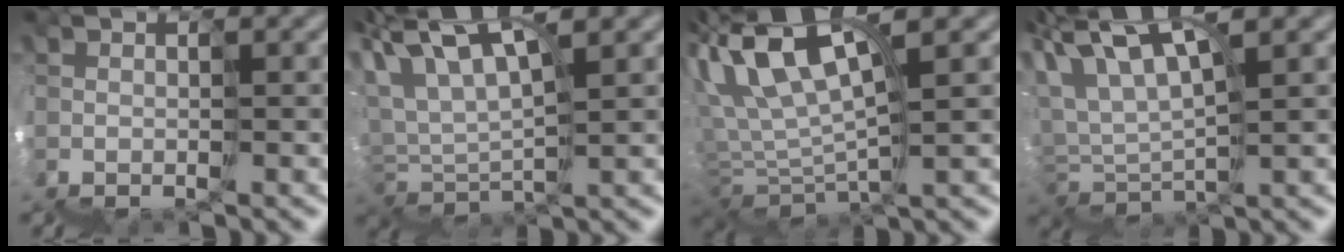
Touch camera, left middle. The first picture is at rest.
{"total": 3.9, "force": [3.9, 0.0, -0.1], "torque": [-0.031, 0.039, 0.057]}
{"total": 4.1, "force": [3.7, 0.6, 1.7], "torque": [-0.072, 0.033, 0.058]}
{"total": 3.7, "force": [3.7, -0.4, -0.2], "torque": [-0.029, 0.037, 0.055]}